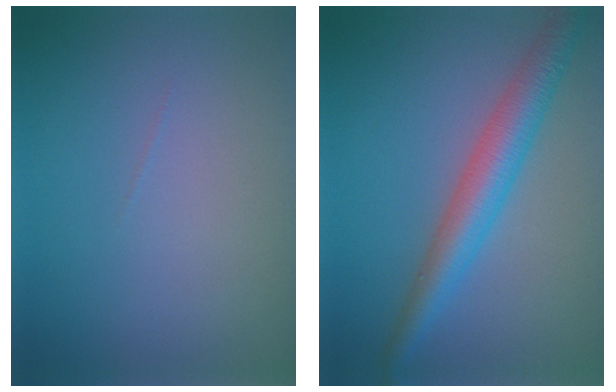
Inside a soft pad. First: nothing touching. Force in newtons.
{"total": 5.0, "press": 5.0, "slide": 0.1}